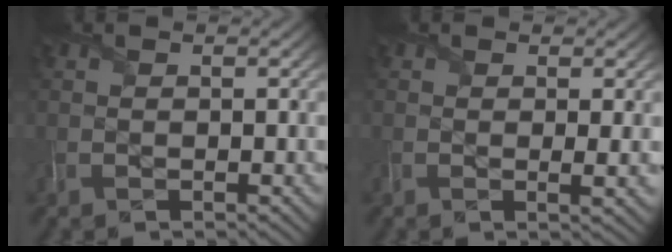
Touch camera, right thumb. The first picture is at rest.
{"total": 2.1, "force": [0.3, 0.3, 2.0], "torque": [-0.031, -0.005, 0.001]}